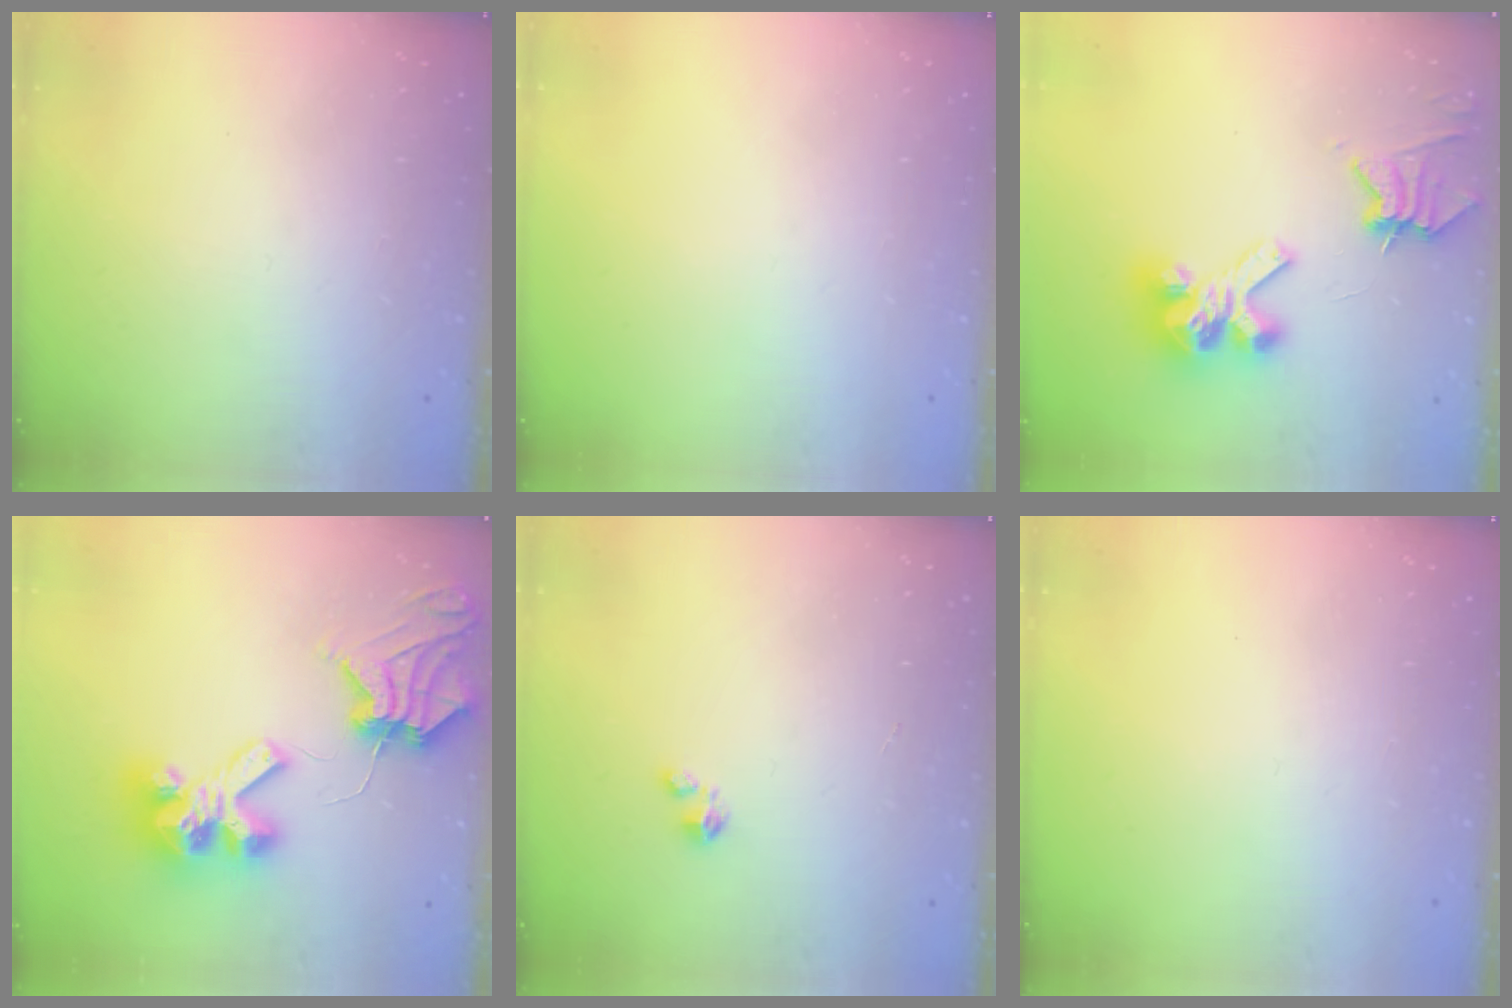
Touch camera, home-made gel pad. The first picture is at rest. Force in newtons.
{"total": 0.0}
{"total": 10.4, "press": 10.3, "slide": 1.0}
{"total": 12.0, "press": 11.9, "slide": 1.3}
{"total": 1.4, "press": 1.4, "slide": 0.2}
{"total": 0.0}